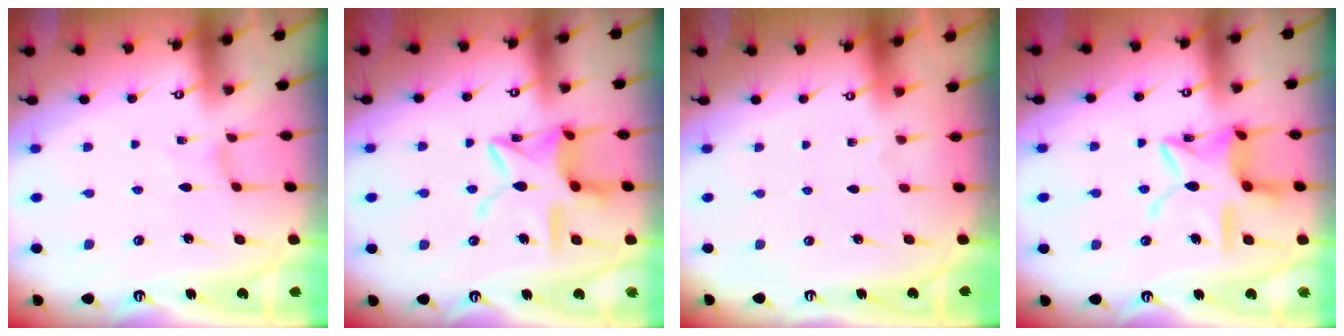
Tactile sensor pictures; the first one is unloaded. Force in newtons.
{"total": 13.6, "press": 13.6, "slide": 1.0}
{"total": 0.0}
{"total": 13.6, "press": 13.6, "slide": 1.0}